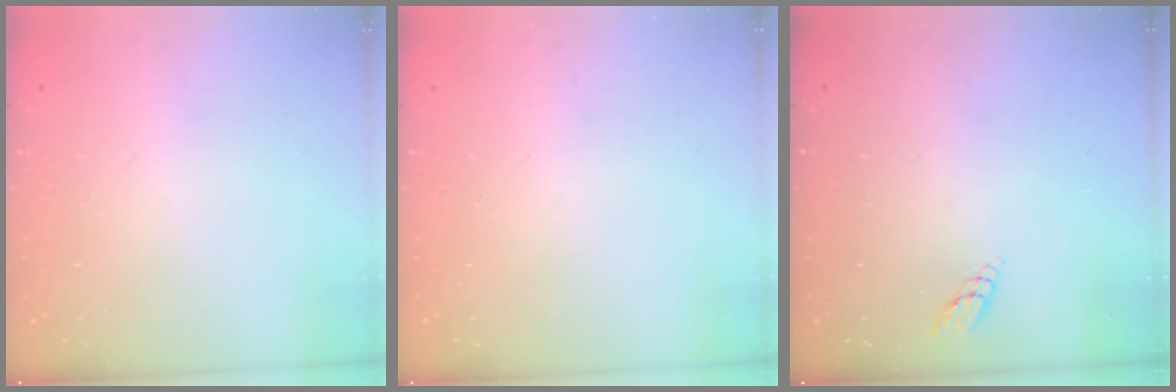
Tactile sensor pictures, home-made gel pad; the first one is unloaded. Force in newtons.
{"total": 0.0}
{"total": 2.8, "press": 2.8, "slide": 0.3}